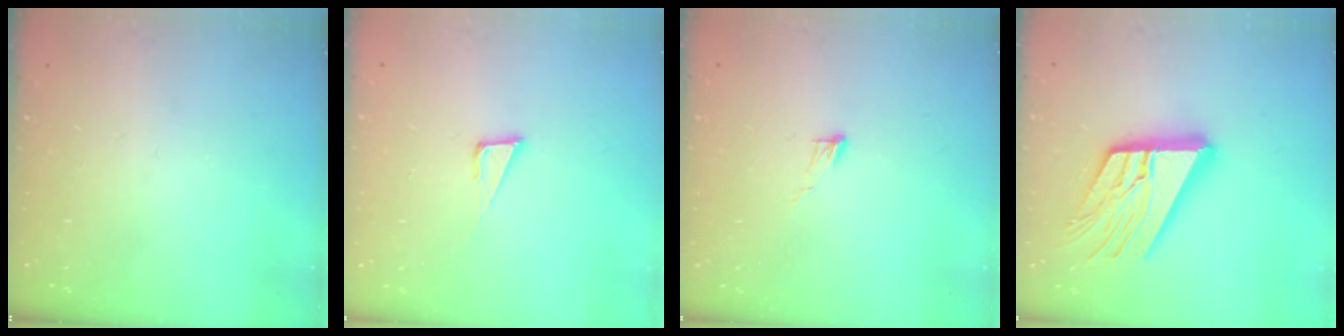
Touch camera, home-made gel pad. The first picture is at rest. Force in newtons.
{"total": 6.1, "press": 5.5, "slide": 2.7}
{"total": 3.8, "press": 3.8, "slide": 0.3}
{"total": 19.8, "press": 19.7, "slide": 2.3}